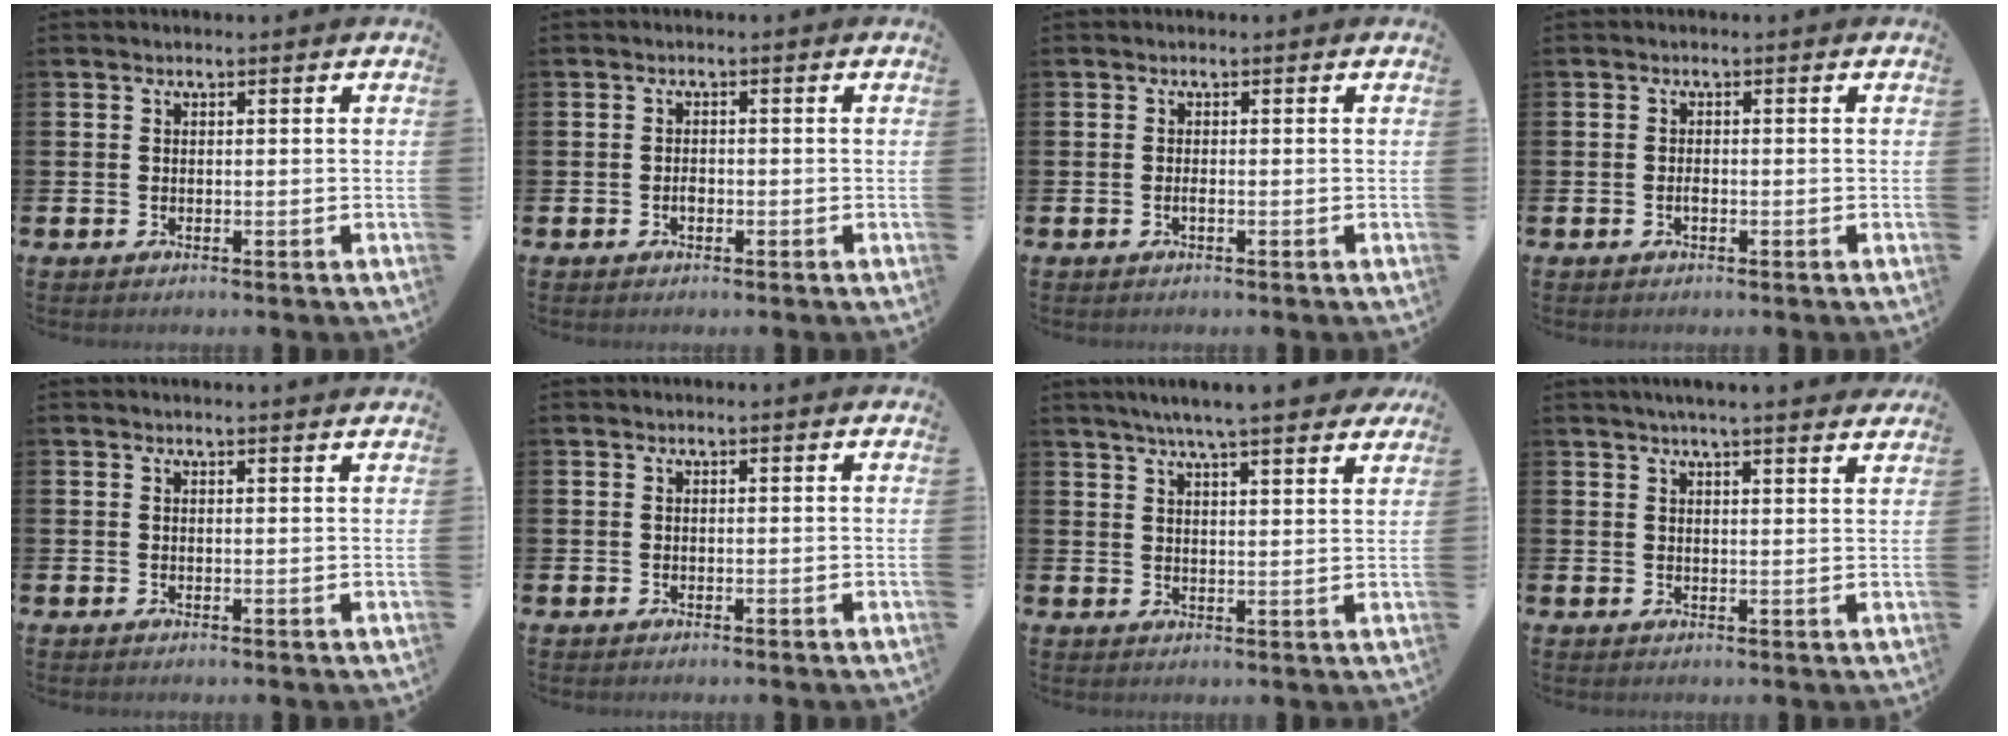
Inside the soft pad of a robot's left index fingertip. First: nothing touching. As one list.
[{"total": 1.0, "force": [-0.4, 0.7, 0.7], "torque": [-0.011, 0.000, -0.008]}, {"total": 0.5, "force": [-0.2, 0.0, 0.5], "torque": [-0.013, 0.000, -0.003]}, {"total": 0.8, "force": [-0.3, 0.4, 0.6], "torque": [-0.010, -0.003, -0.006]}, {"total": 0.8, "force": [0.8, -0.1, 0.1], "torque": [0.009, -0.006, 0.014]}, {"total": 0.0}, {"total": 6.1, "force": [5.8, -0.1, 2.2], "torque": [-0.050, -0.027, 0.101]}, {"total": 4.1, "force": [3.9, -0.4, 1.0], "torque": [-0.020, -0.018, 0.069]}]